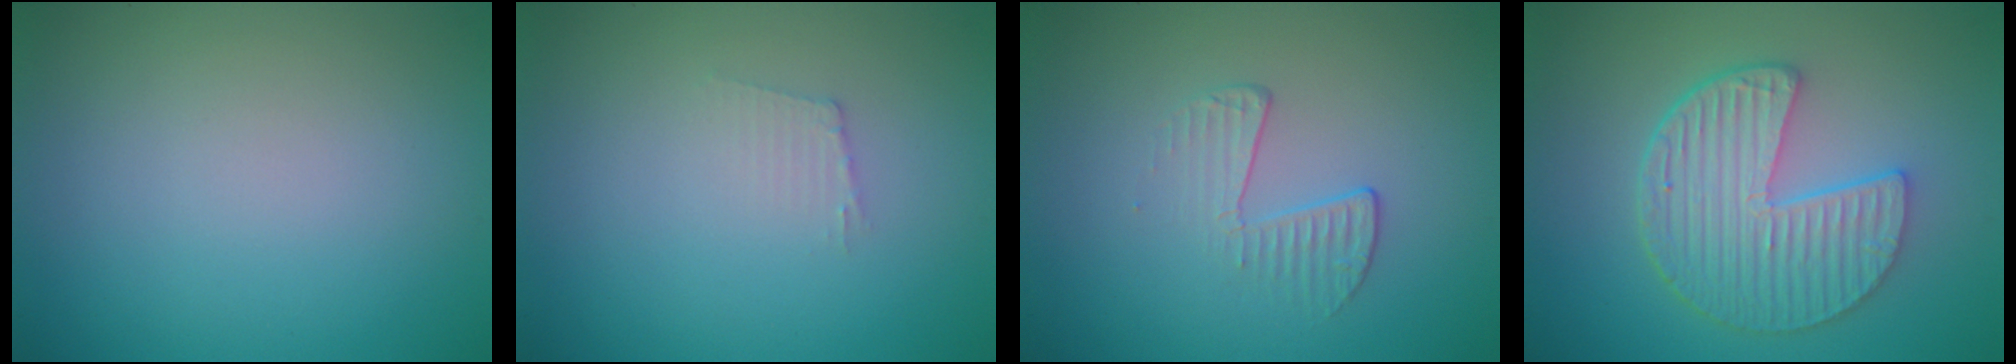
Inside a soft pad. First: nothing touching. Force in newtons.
{"total": 1.1, "press": 1.0, "slide": 0.2}
{"total": 1.9, "press": 0.7, "slide": 1.8}
{"total": 6.2, "press": 4.7, "slide": 4.1}